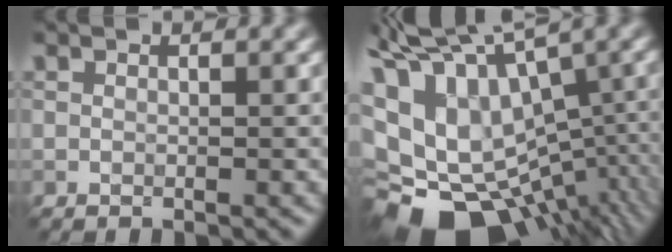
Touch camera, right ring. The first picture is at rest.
{"total": 13.7, "force": [-2.7, 9.0, 10.0], "torque": [-0.169, 0.003, 0.004]}